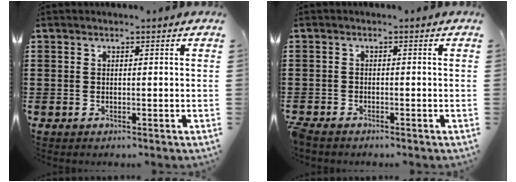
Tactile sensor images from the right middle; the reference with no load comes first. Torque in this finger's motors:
{"motor_torque": [2.14, 0.00, 0.10, 0.05]}